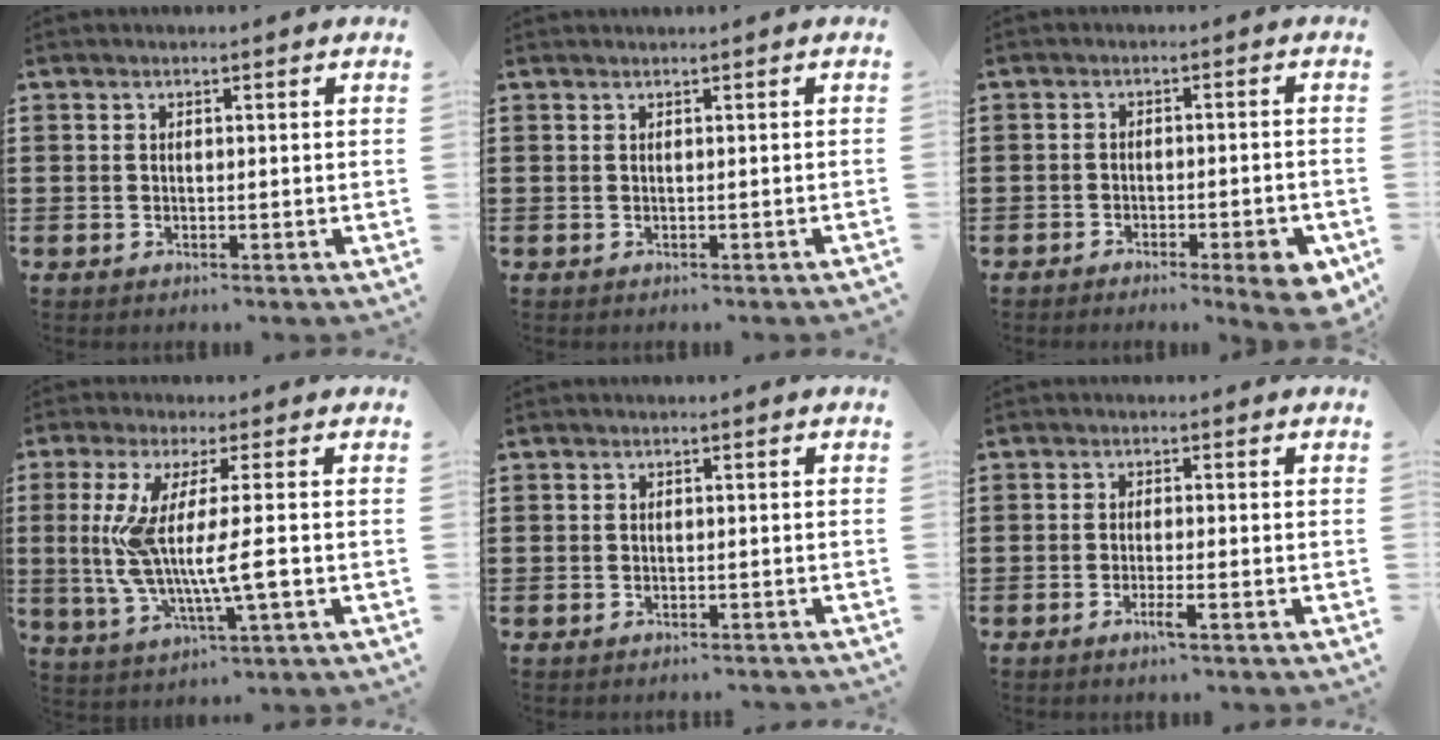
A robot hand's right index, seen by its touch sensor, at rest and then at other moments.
{"total": 0.0}
{"total": 3.9, "force": [-2.8, 1.0, 2.6], "torque": [-0.036, 0.001, -0.047]}
{"total": 9.8, "force": [-0.4, 0.9, 9.8], "torque": [-0.215, -0.023, -0.017]}
{"total": 0.8, "force": [-0.6, 0.4, -0.2], "torque": [0.002, 0.001, -0.015]}
{"total": 2.5, "force": [-1.3, 0.0, 2.1], "torque": [-0.041, -0.005, -0.027]}